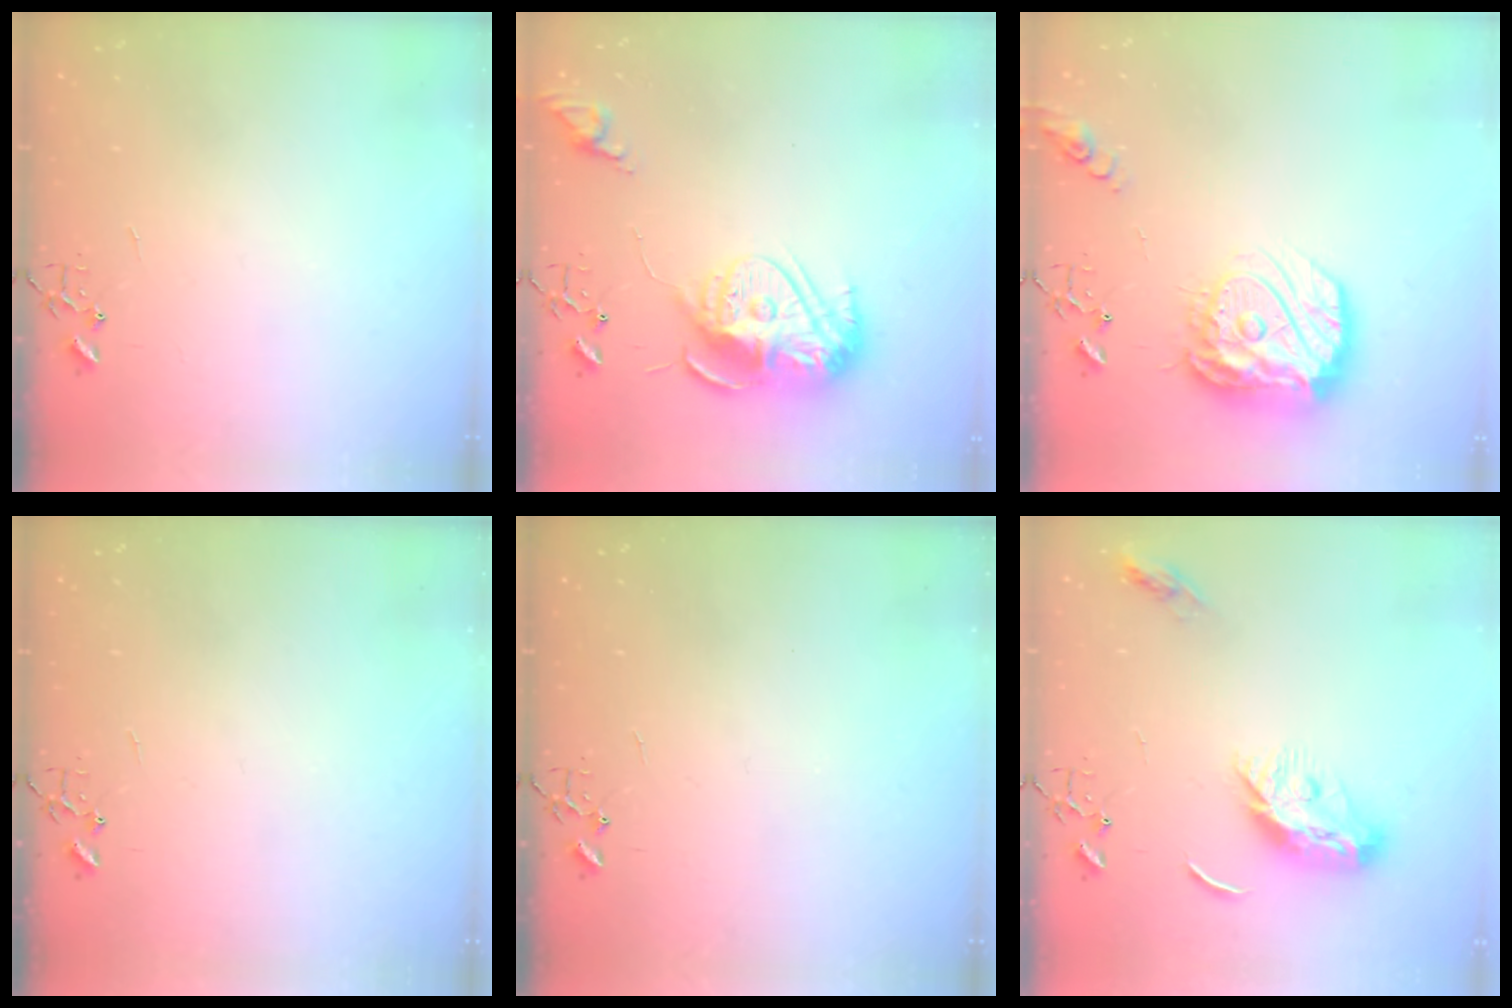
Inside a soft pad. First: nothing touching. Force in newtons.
{"total": 15.2, "press": 15.2, "slide": 1.4}
{"total": 18.2, "press": 18.1, "slide": 1.7}
{"total": 0.0}
{"total": 0.0}
{"total": 11.0, "press": 11.0, "slide": 0.1}